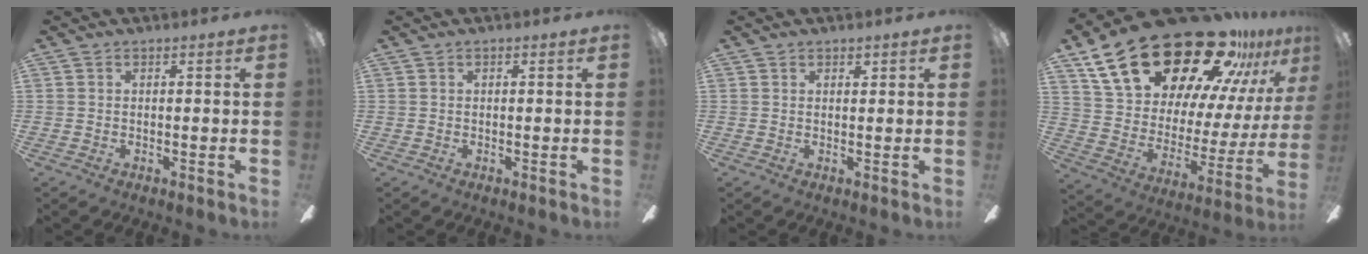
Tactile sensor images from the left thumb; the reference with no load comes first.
{"total": 0.0}
{"total": 1.2, "force": [1.0, 0.6, 0.2], "torque": [0.003, -0.003, 0.018]}
{"total": 32.2, "force": [22.0, 14.7, 18.4], "torque": [-0.300, -0.129, 0.400]}